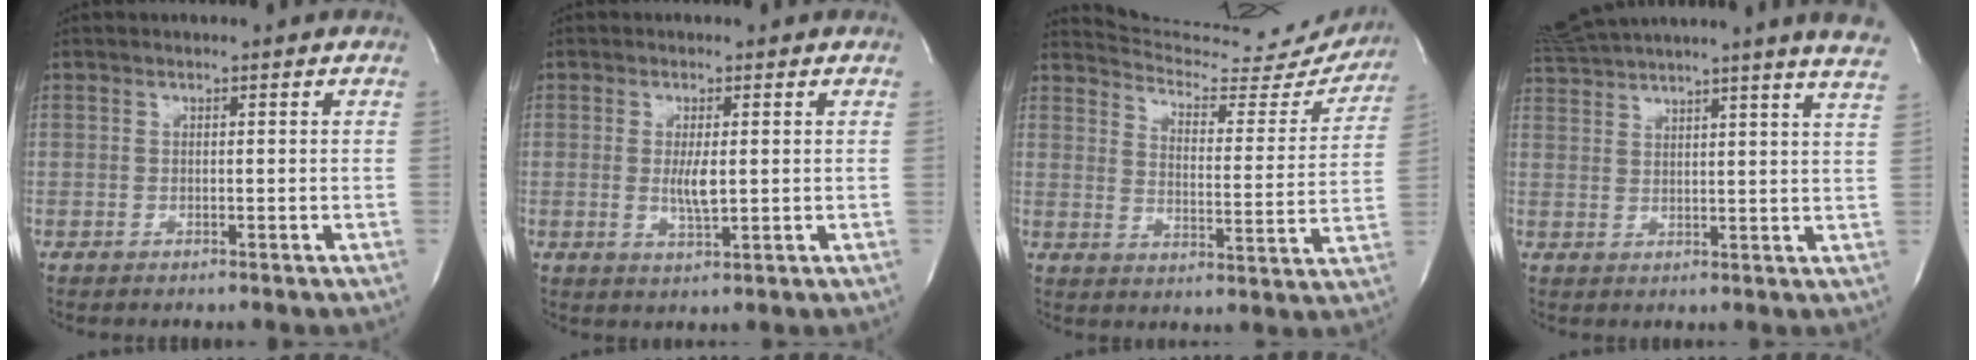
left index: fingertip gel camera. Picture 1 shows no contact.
{"total": 3.1, "force": [0.0, 0.7, 3.1], "torque": [-0.060, -0.010, 0.002]}
{"total": 18.9, "force": [18.5, 2.6, 2.8], "torque": [-0.034, -0.069, 0.227]}
{"total": 18.4, "force": [16.5, -1.8, 7.9], "torque": [-0.138, -0.038, 0.219]}